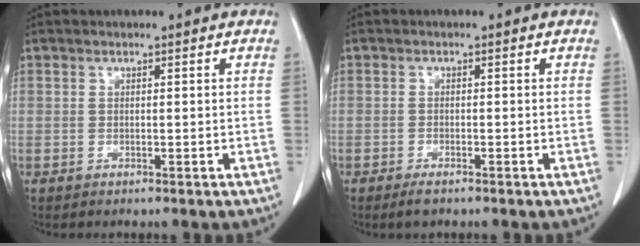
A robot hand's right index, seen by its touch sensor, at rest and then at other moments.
{"total": 1.9, "force": [-1.4, 0.4, 1.1], "torque": [-0.025, -0.004, -0.023]}